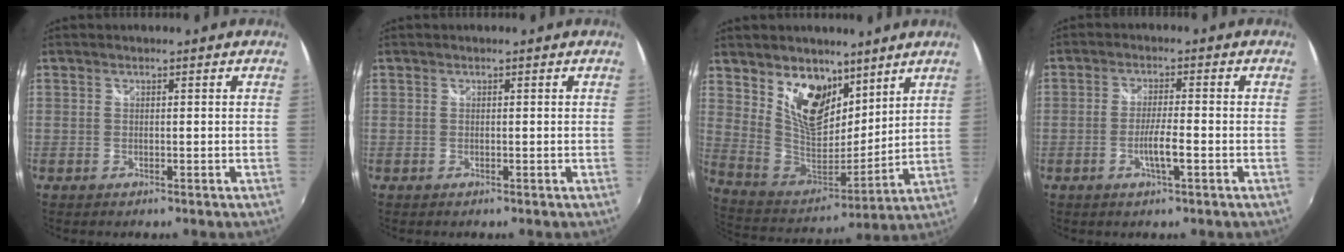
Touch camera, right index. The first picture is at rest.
{"total": 0.0}
{"total": 15.4, "force": [9.3, 8.7, 8.6], "torque": [-0.168, -0.005, 0.180]}
{"total": 4.4, "force": [-1.6, 0.2, 4.0], "torque": [-0.076, -0.004, -0.030]}